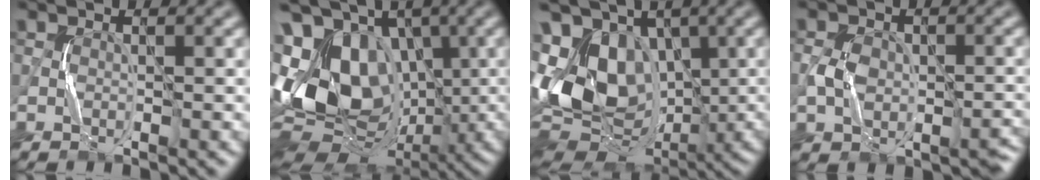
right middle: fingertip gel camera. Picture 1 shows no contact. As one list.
[{"total": 17.2, "force": [-0.2, 12.4, 11.9], "torque": [-0.216, 0.013, 0.004]}, {"total": 15.1, "force": [-0.1, 10.4, 10.9], "torque": [-0.205, 0.005, 0.012]}, {"total": 3.7, "force": [-1.0, 2.8, 2.1], "torque": [-0.035, -0.001, -0.017]}]